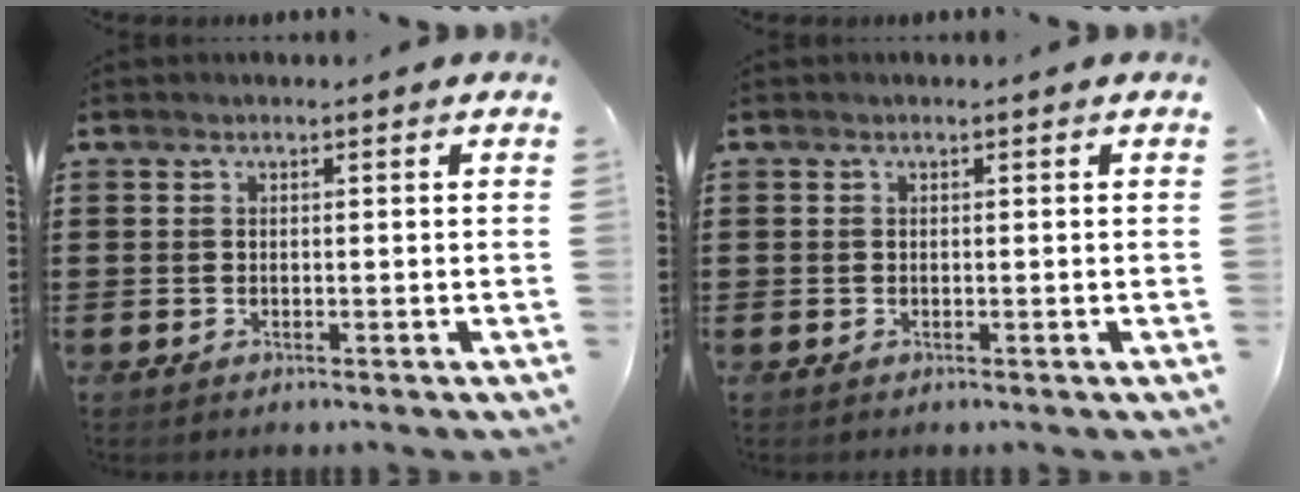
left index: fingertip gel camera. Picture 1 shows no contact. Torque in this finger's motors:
{"motor_torque": [-0.07, 0.10, -0.25, -0.02]}